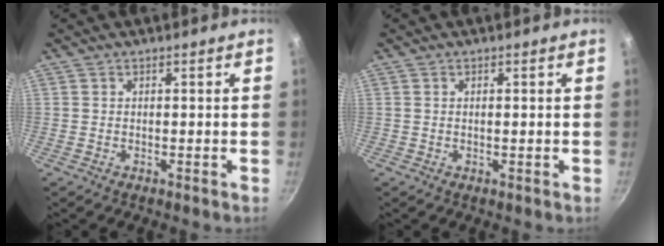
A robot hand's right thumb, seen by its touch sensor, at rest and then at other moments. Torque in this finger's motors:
{"motor_torque": [-0.10, -0.23, -0.54, 0.13, 0.02]}